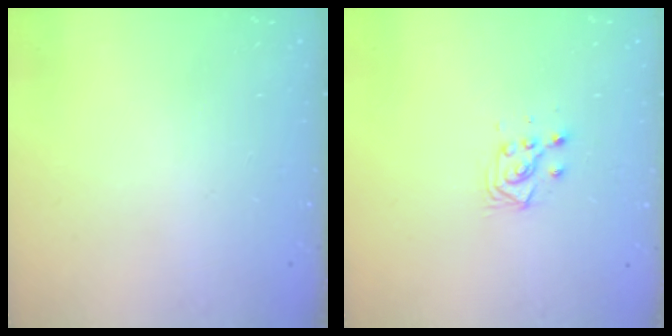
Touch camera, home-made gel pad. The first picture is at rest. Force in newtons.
{"total": 3.5, "press": 3.4, "slide": 0.9}